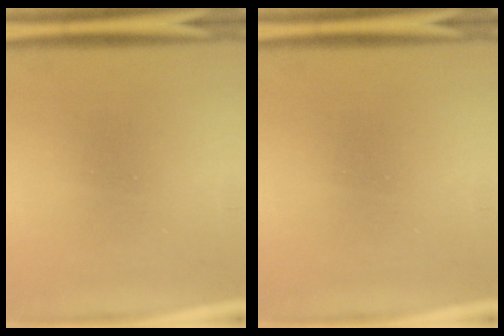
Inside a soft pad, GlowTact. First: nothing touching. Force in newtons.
{"total": 0.0}